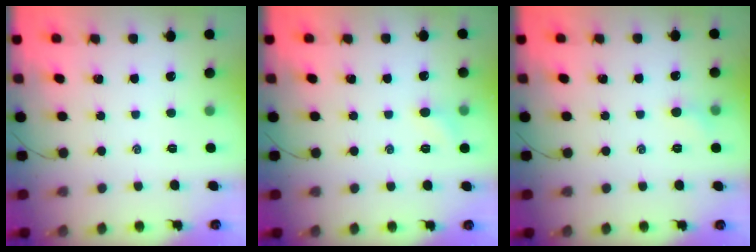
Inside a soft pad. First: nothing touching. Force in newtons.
{"total": 5.0, "press": 4.7, "slide": 1.6}
{"total": 4.3, "press": 4.1, "slide": 1.5}